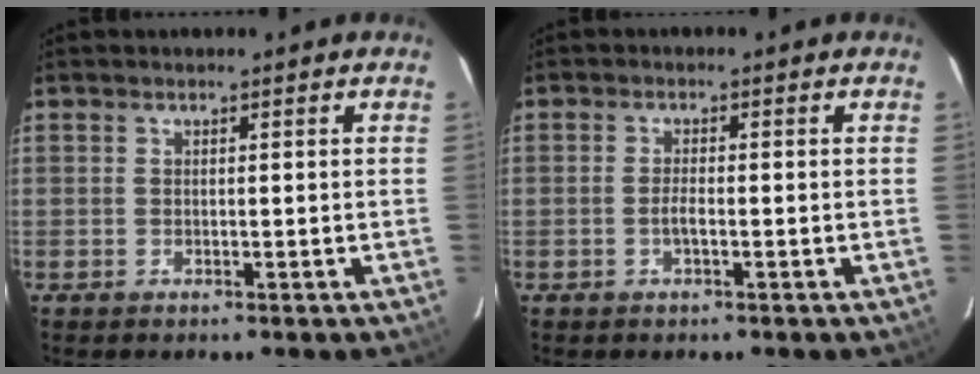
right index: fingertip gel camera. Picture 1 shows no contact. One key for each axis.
{"total": 1.8, "fx": -0.7, "fy": 0.3, "fz": 1.7, "tx": -0.034, "ty": 0.001, "tz": -0.015}